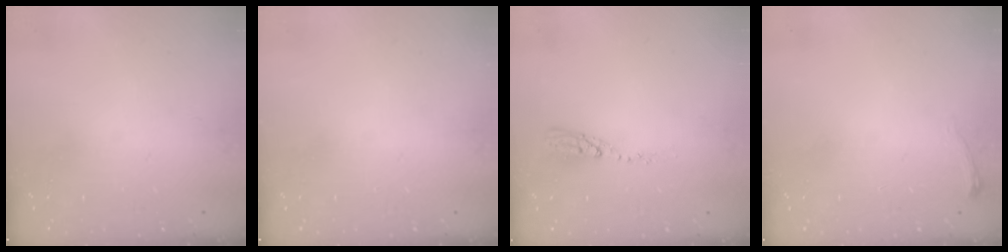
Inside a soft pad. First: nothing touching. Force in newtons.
{"total": 0.0}
{"total": 5.1, "press": 5.1, "slide": 0.3}
{"total": 4.5, "press": 4.3, "slide": 1.1}